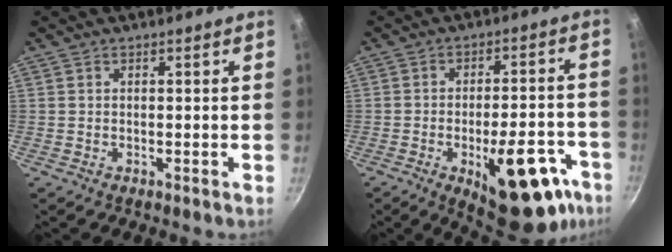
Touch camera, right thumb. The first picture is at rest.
{"total": 19.9, "force": [-9.0, 8.5, 15.6], "torque": [-0.145, 0.034, -0.110]}